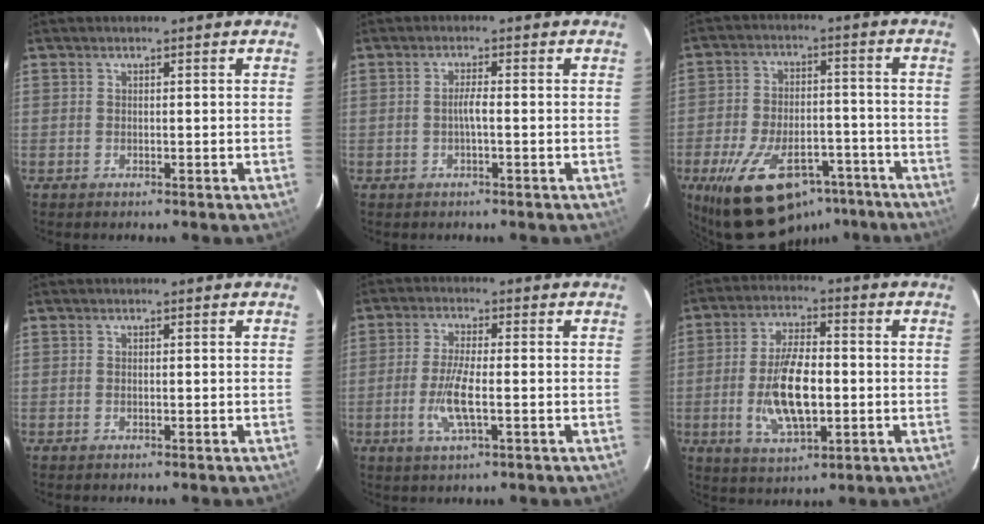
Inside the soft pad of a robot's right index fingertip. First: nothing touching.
{"total": 1.3, "force": [-0.2, -0.7, 1.1], "torque": [-0.020, -0.001, -0.004]}
{"total": 19.4, "force": [-12.6, 9.7, 11.1], "torque": [-0.214, -0.005, -0.178]}
{"total": 0.0}
{"total": 6.8, "force": [-1.7, 1.2, 6.5], "torque": [-0.133, -0.007, -0.036]}
{"total": 12.2, "force": [-2.0, 4.9, 11.0], "torque": [-0.216, -0.004, -0.031]}